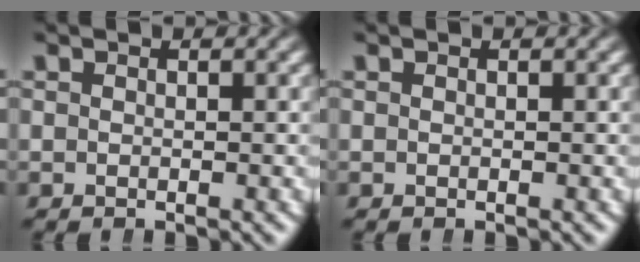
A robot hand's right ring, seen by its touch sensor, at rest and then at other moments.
{"total": 0.0}